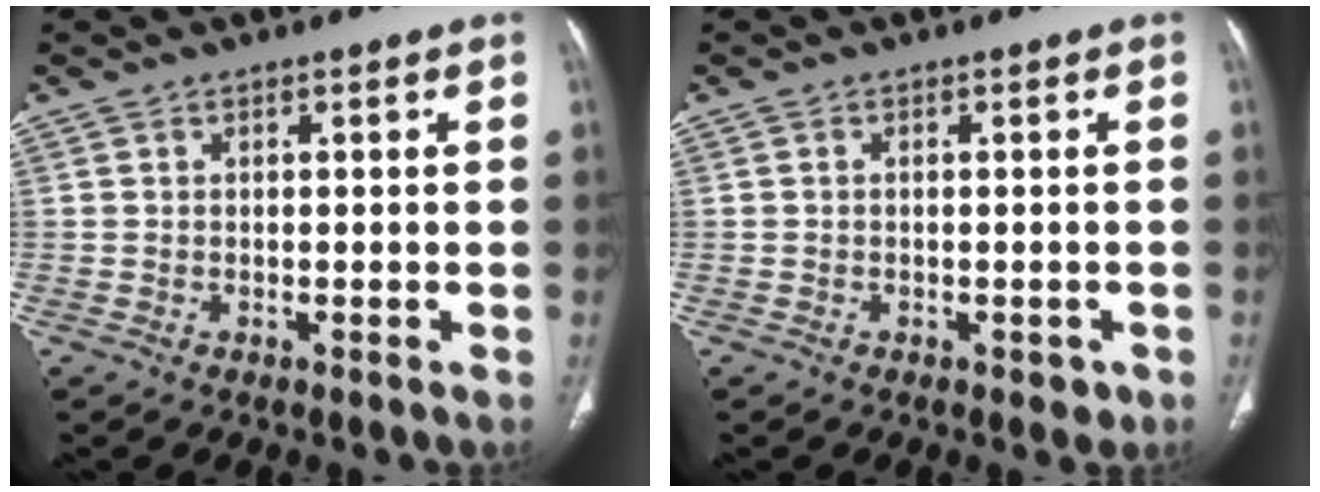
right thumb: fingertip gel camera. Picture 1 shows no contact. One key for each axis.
{"total": 2.0, "fx": -0.8, "fy": 1.3, "fz": 1.3, "tx": -0.007, "ty": 0.002, "tz": -0.007}